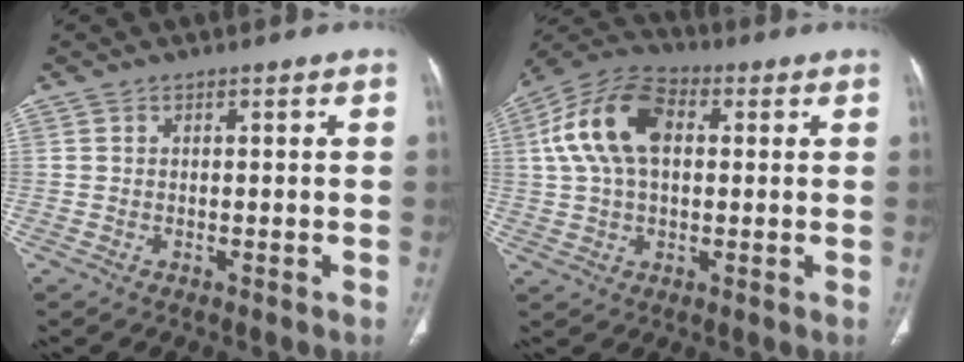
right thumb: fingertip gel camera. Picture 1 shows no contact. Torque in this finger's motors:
{"motor_torque": [-1.13, 1.32, 1.56, -0.12, 0.25]}